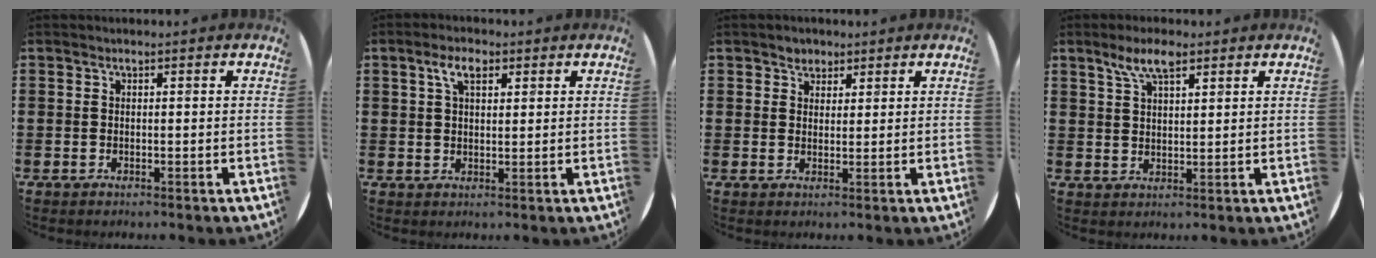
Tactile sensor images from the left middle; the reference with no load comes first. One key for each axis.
{"total": 3.7, "fx": 2.2, "fy": 1.7, "fz": 2.5, "tx": -0.047, "ty": 0.007, "tz": 0.036}
{"total": 1.9, "fx": 1.5, "fy": 1.1, "fz": 0.0, "tx": 0.006, "ty": 0.002, "tz": 0.029}
{"total": 4.9, "fx": 3.3, "fy": 1.8, "fz": 3.1, "tx": -0.060, "ty": 0.004, "tz": 0.057}